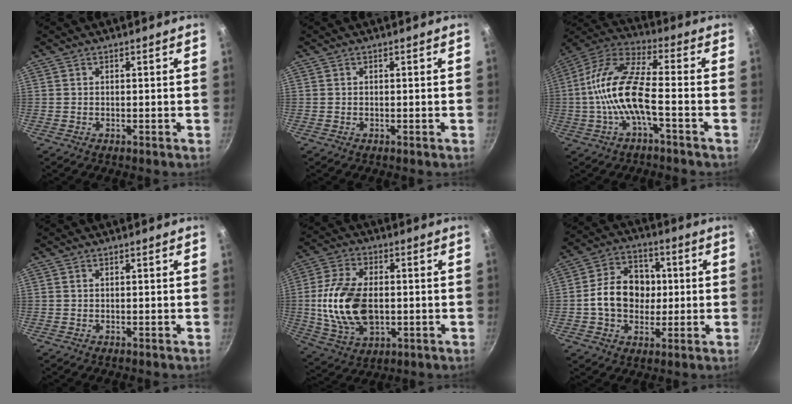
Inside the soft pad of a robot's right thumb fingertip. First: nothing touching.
{"total": 0.0}
{"total": 13.8, "force": [-3.0, 4.6, 12.7], "torque": [-0.257, 0.040, -0.073]}
{"total": 0.0}
{"total": 16.5, "force": [-0.6, 10.1, 13.0], "torque": [-0.241, 0.007, -0.007]}
{"total": 13.2, "force": [0.0, 10.4, 8.2], "torque": [-0.103, 0.020, -0.012]}